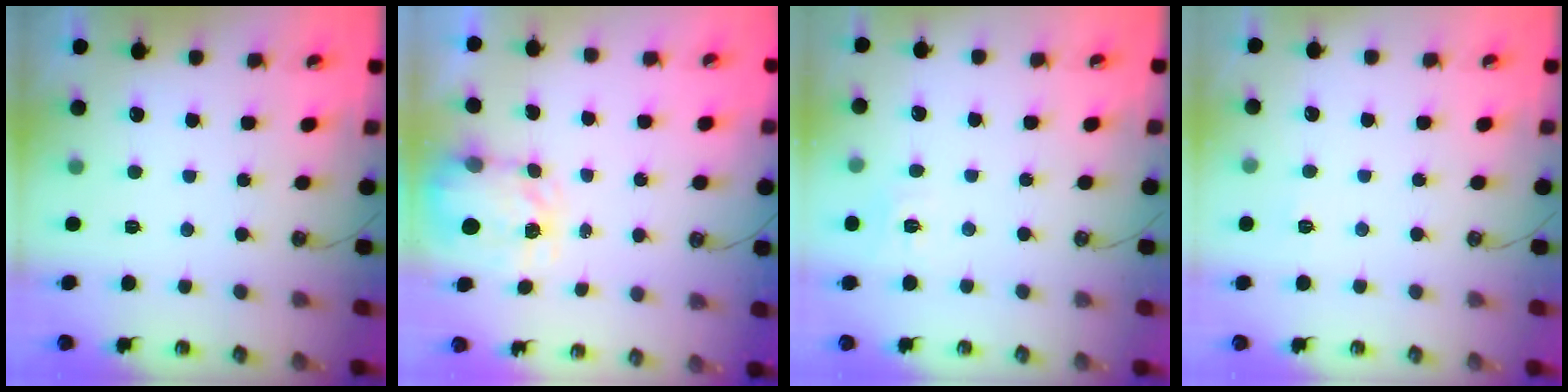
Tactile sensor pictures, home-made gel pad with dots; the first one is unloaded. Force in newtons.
{"total": 3.7, "press": 3.6, "slide": 0.5}
{"total": 6.0, "press": 5.9, "slide": 0.5}
{"total": 3.4, "press": 3.4, "slide": 0.4}